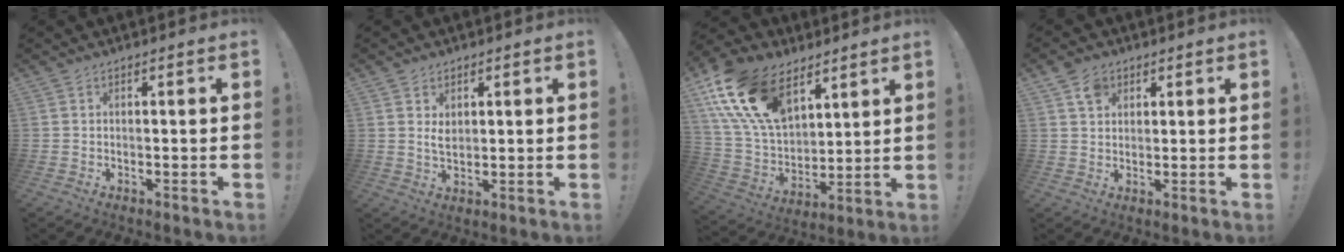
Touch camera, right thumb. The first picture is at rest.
{"total": 3.3, "force": [1.5, 2.3, 1.8], "torque": [-0.018, -0.004, 0.025]}
{"total": 21.5, "force": [11.6, 13.0, 12.6], "torque": [-0.246, -0.053, 0.222]}
{"total": 5.1, "force": [2.9, 3.7, 2.0], "torque": [-0.034, -0.004, 0.054]}